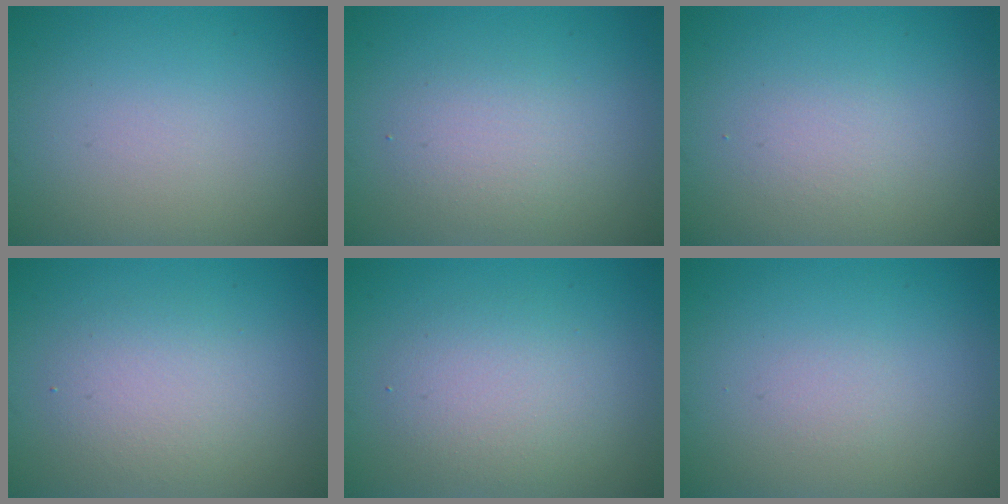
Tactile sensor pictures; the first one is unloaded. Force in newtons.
{"total": 2.1, "press": 2.0, "slide": 0.1}
{"total": 1.2, "press": 1.2, "slide": 0.0}
{"total": 2.9, "press": 2.8, "slide": 0.2}
{"total": 3.2, "press": 3.2, "slide": 0.1}
{"total": 0.6, "press": 0.6, "slide": 0.1}